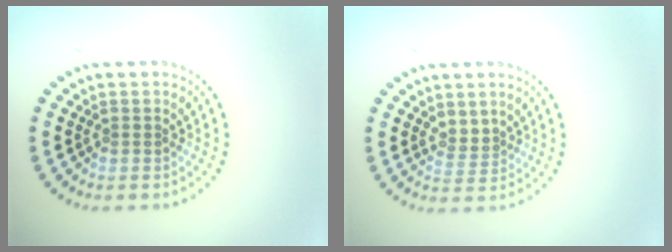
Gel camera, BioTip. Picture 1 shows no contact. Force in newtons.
{"total": 1.7, "press": 1.3, "slide": 1.1}